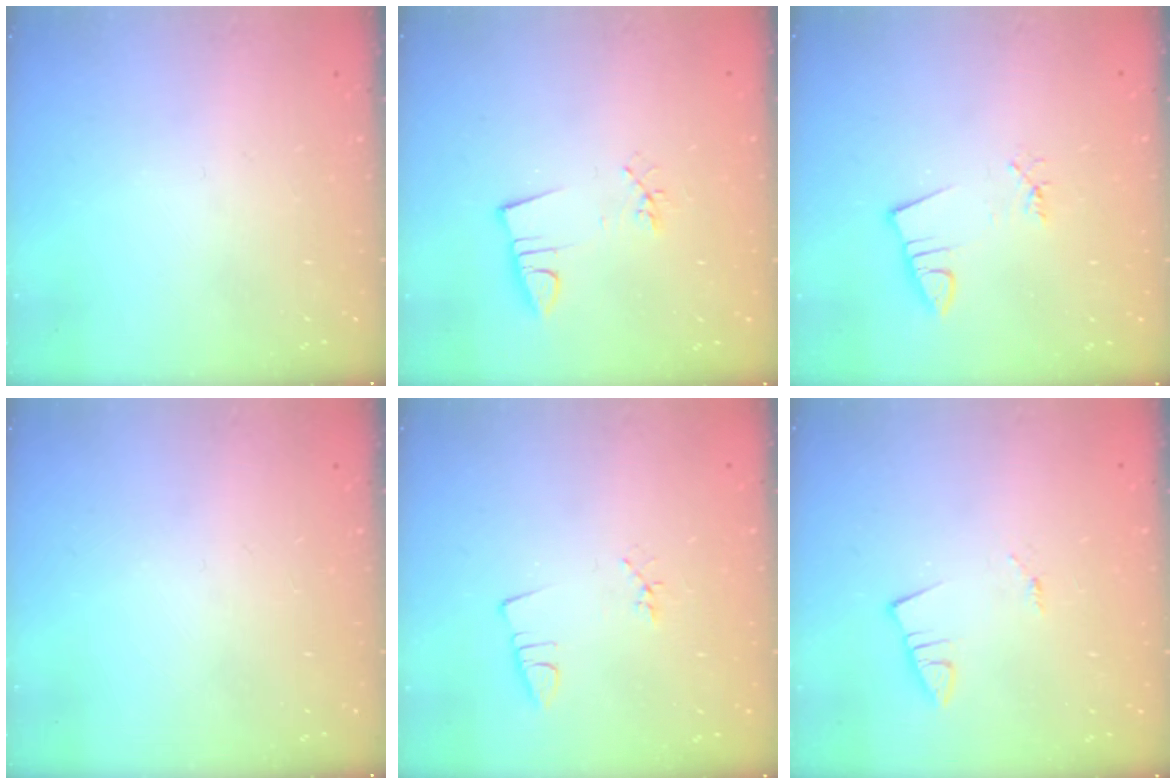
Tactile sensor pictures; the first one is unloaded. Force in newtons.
{"total": 2.9, "press": 1.3, "slide": 2.6}
{"total": 1.1, "press": 1.1, "slide": 0.0}
{"total": 0.0}
{"total": 1.9, "press": 1.3, "slide": 1.3}
{"total": 1.2, "press": 1.2, "slide": 0.1}